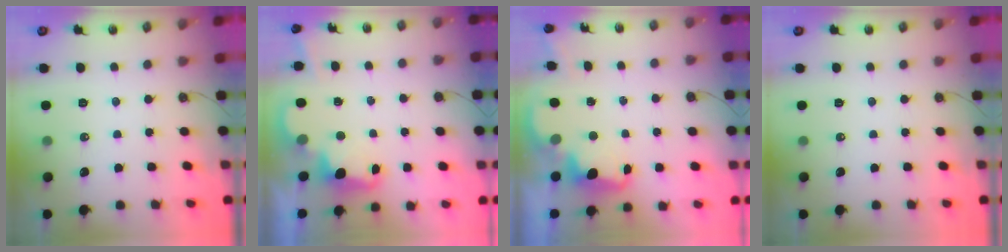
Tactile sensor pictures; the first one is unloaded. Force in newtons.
{"total": 2.5, "press": 2.4, "slide": 0.6}
{"total": 2.5, "press": 2.4, "slide": 0.5}
{"total": 0.0}